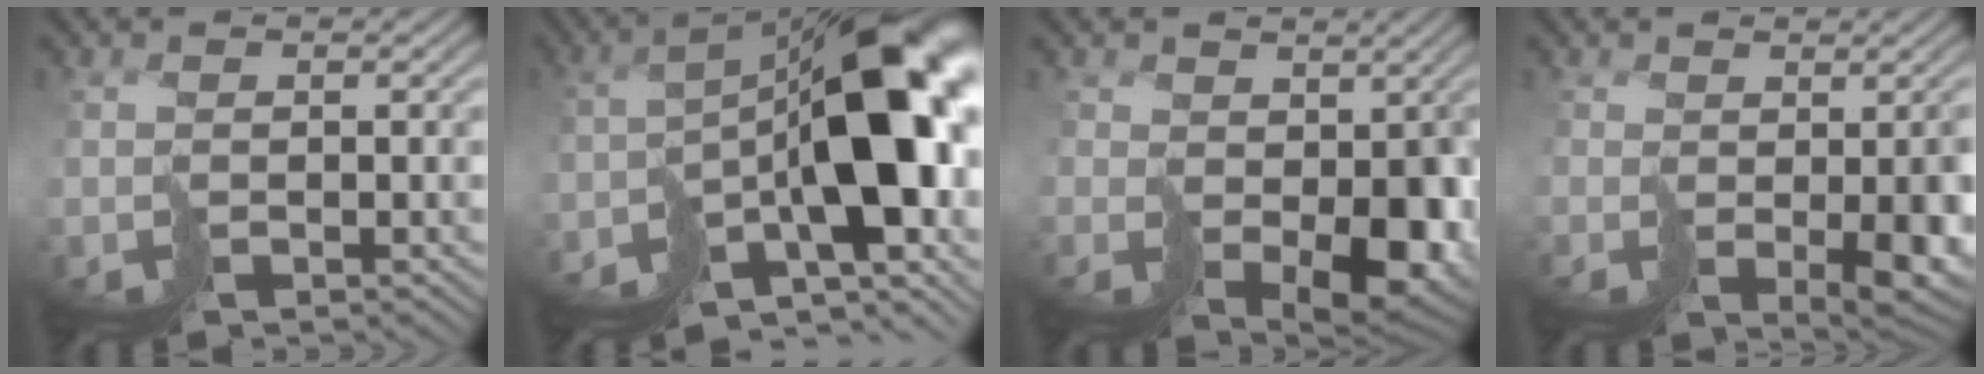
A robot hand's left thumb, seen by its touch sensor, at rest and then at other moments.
{"total": 16.7, "force": [-5.3, 7.4, 14.0], "torque": [-0.169, -0.019, -0.065]}
{"total": 7.8, "force": [-0.2, 5.5, 5.6], "torque": [-0.089, -0.038, 0.012]}
{"total": 4.8, "force": [-0.6, 2.4, 4.1], "torque": [-0.062, -0.029, 0.017]}